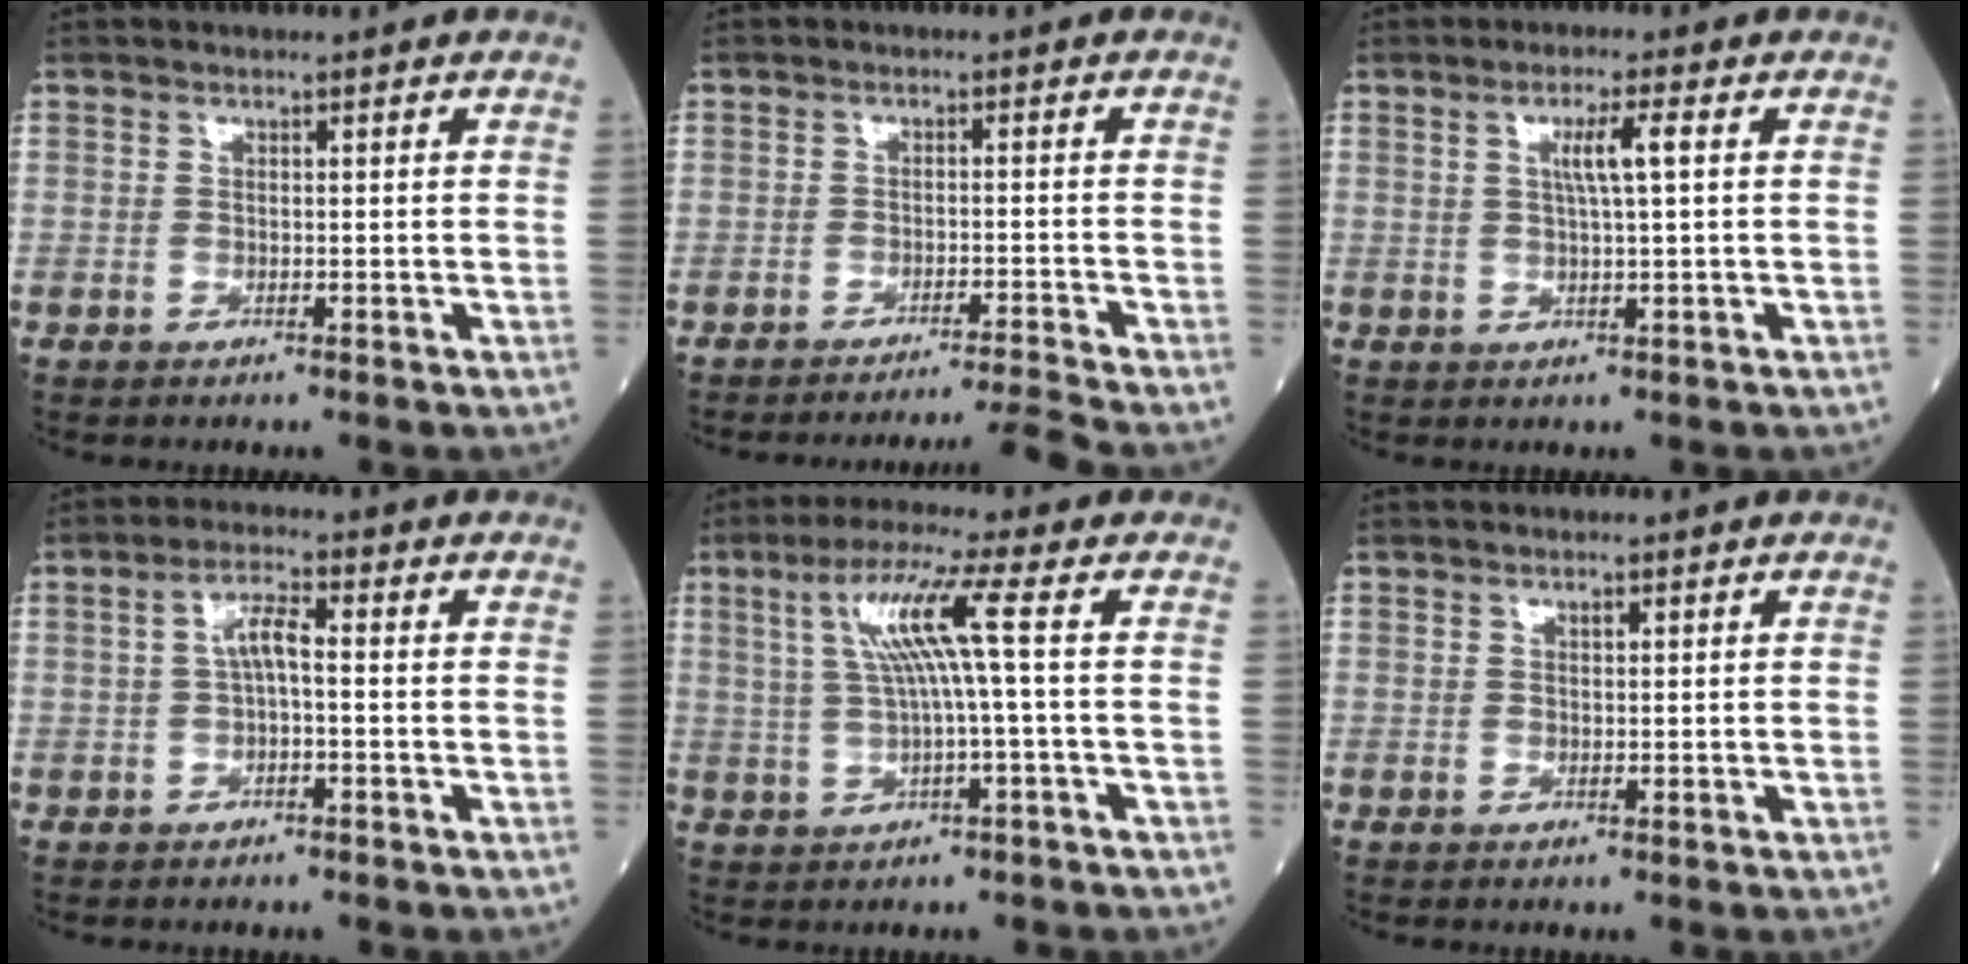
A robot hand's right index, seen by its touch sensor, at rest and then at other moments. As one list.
[{"total": 7.2, "force": [-6.1, -3.8, 0.6], "torque": [-0.006, -0.007, -0.091]}, {"total": 4.0, "force": [1.0, -0.2, 3.8], "torque": [-0.071, 0.002, 0.017]}, {"total": 3.6, "force": [0.0, 0.9, 3.5], "torque": [-0.066, 0.015, -0.002]}, {"total": 7.7, "force": [1.4, -1.0, 7.5], "torque": [-0.145, 0.018, 0.034]}, {"total": 0.5, "force": [0.3, 0.2, 0.4], "torque": [-0.007, -0.001, 0.005]}]